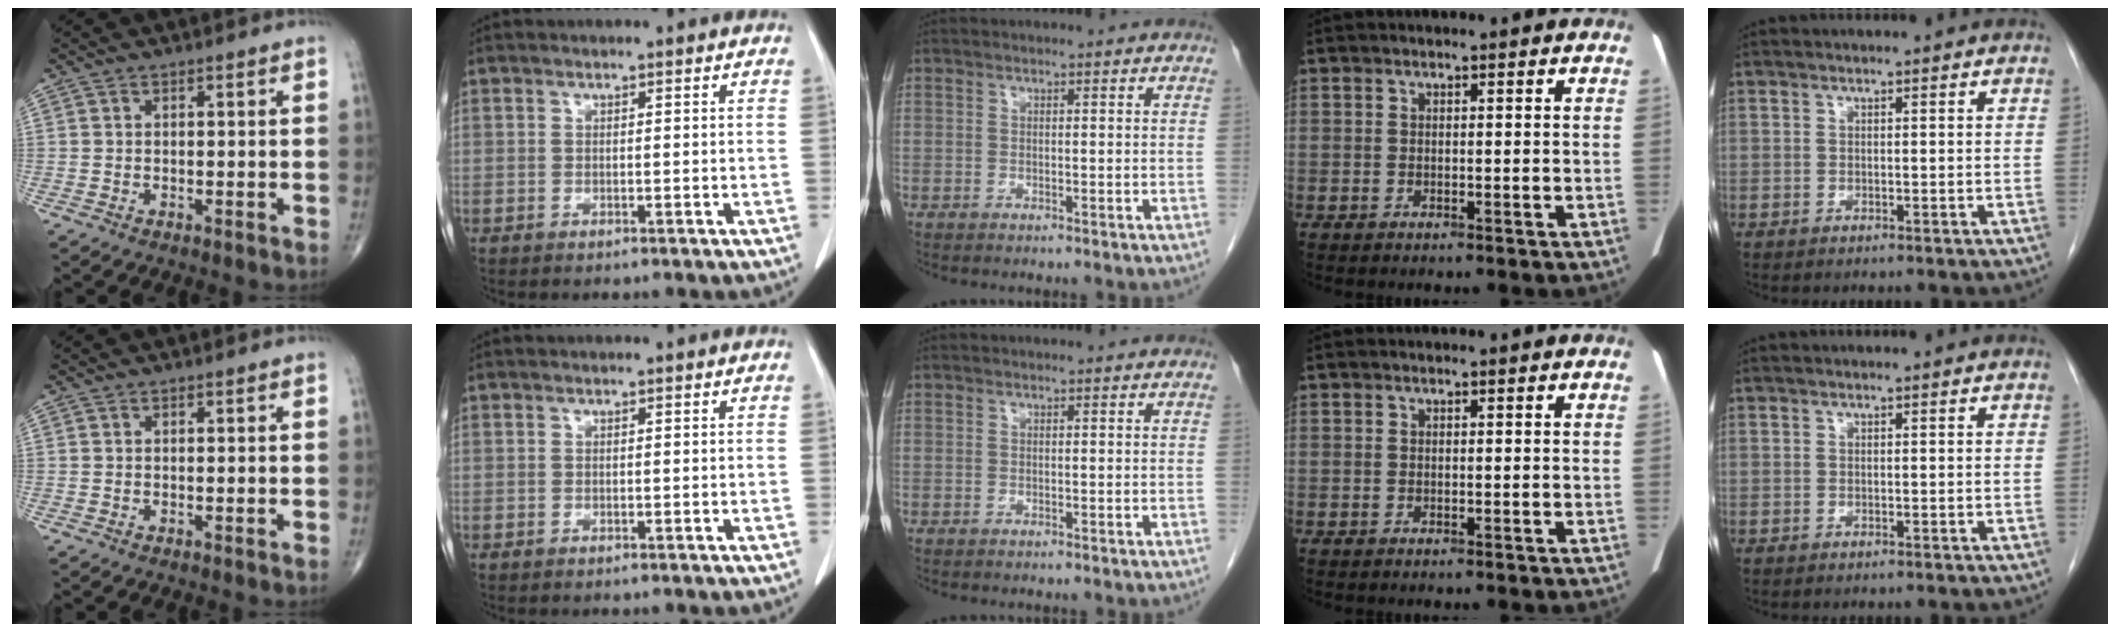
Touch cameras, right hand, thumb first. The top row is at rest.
{}